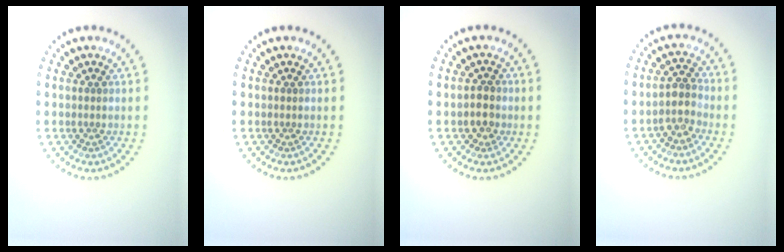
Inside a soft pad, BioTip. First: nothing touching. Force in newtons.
{"total": 0.0}
{"total": 1.4, "press": 1.3, "slide": 0.5}
{"total": 2.3, "press": 2.0, "slide": 1.1}